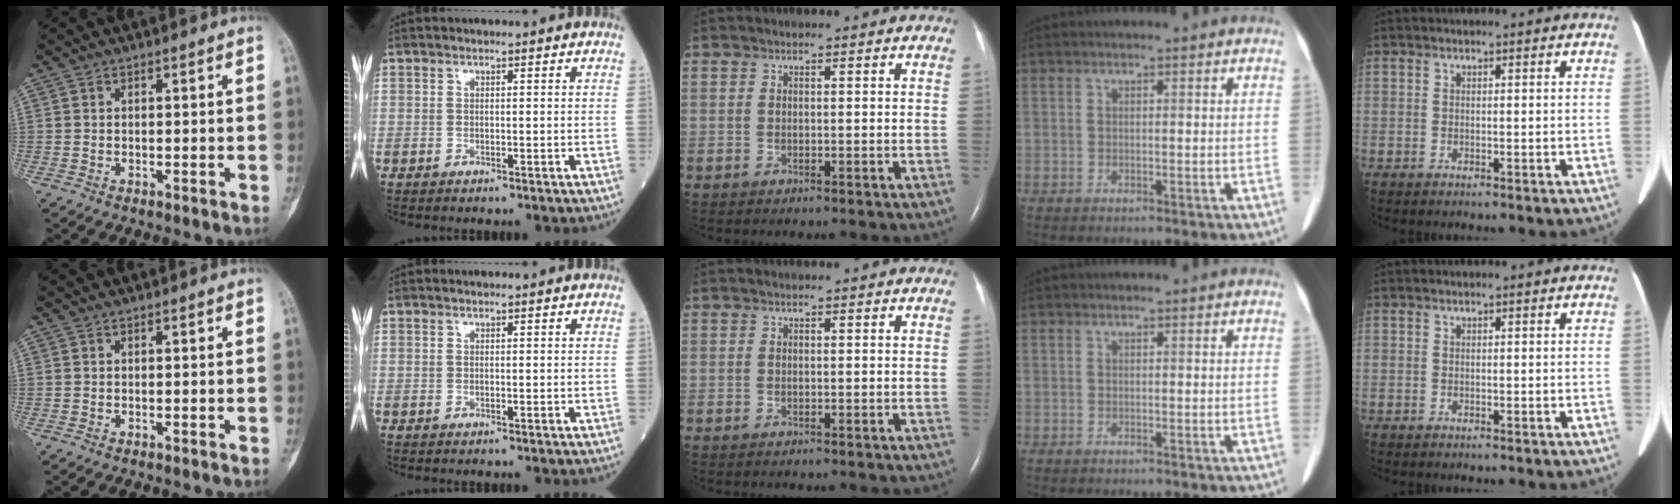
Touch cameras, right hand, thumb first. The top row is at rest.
{}